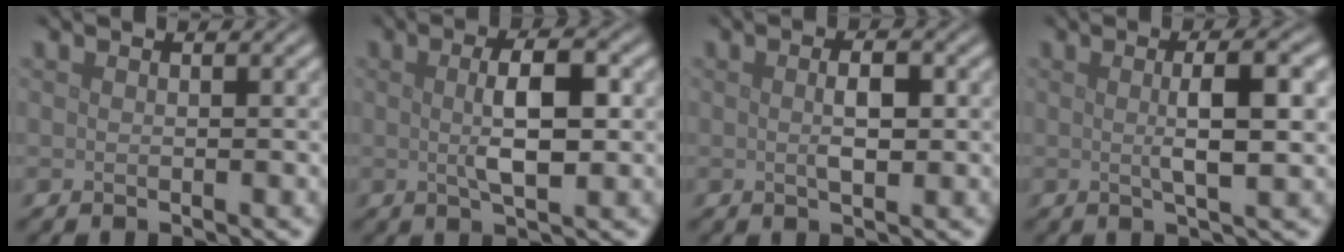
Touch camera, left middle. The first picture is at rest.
{"total": 4.6, "force": [0.4, 1.2, 4.4], "torque": [-0.078, 0.004, 0.005]}
{"total": 2.2, "force": [0.1, 0.8, 2.1], "torque": [-0.039, 0.001, 0.001]}
{"total": 4.6, "force": [0.4, 0.9, 4.4], "torque": [-0.069, 0.007, 0.005]}